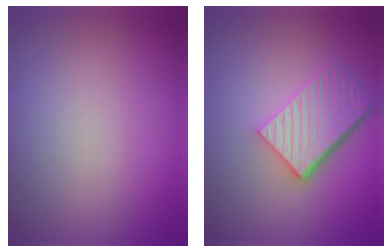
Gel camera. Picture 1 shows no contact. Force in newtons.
{"total": 5.6, "press": 4.0, "slide": 4.0}